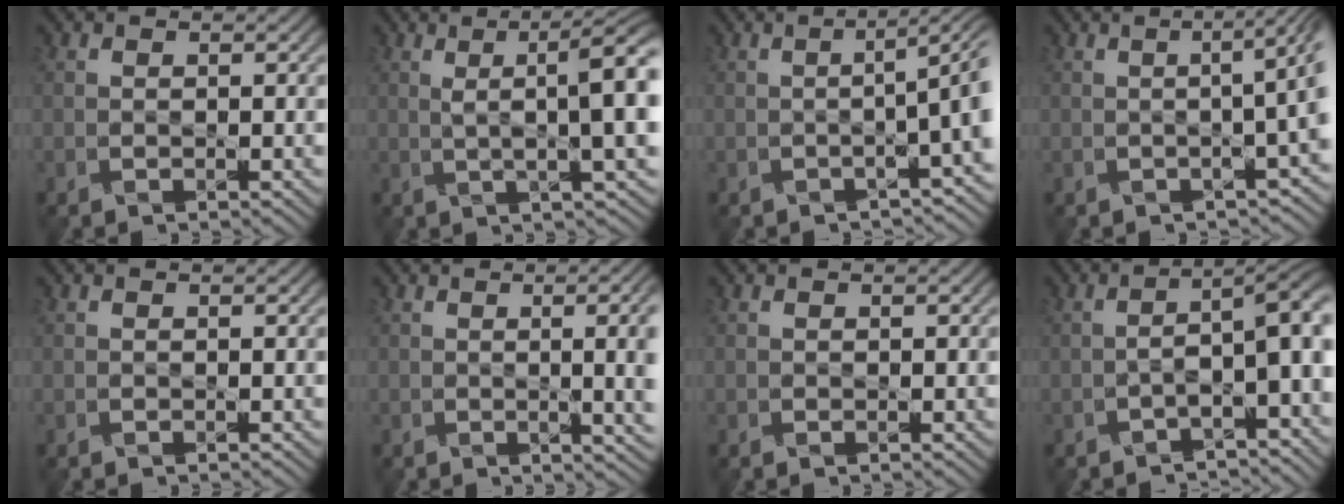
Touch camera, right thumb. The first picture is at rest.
{"total": 7.9, "force": [1.8, 1.2, 7.6], "torque": [-0.107, 0.016, 0.031]}
{"total": 5.9, "force": [-1.3, 0.8, 5.7], "torque": [-0.068, 0.010, -0.021]}
{"total": 7.3, "force": [-0.8, 1.8, 7.0], "torque": [-0.065, 0.009, -0.018]}
{"total": 0.0}
{"total": 8.5, "force": [-0.2, 3.0, 7.9], "torque": [-0.082, 0.007, 0.011]}
{"total": 0.0}
{"total": 5.4, "force": [-2.3, 1.2, 4.8], "torque": [-0.071, 0.007, -0.037]}